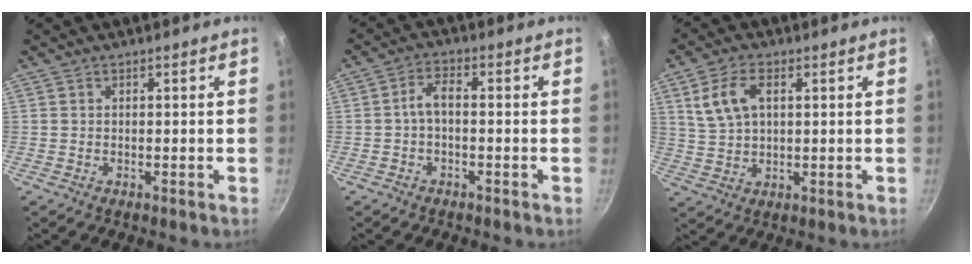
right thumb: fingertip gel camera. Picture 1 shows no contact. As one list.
[{"total": 3.5, "force": [-0.9, 1.6, 2.9], "torque": [-0.059, 0.023, -0.022]}, {"total": 8.5, "force": [2.8, 5.0, 6.3], "torque": [-0.116, 0.001, 0.056]}]